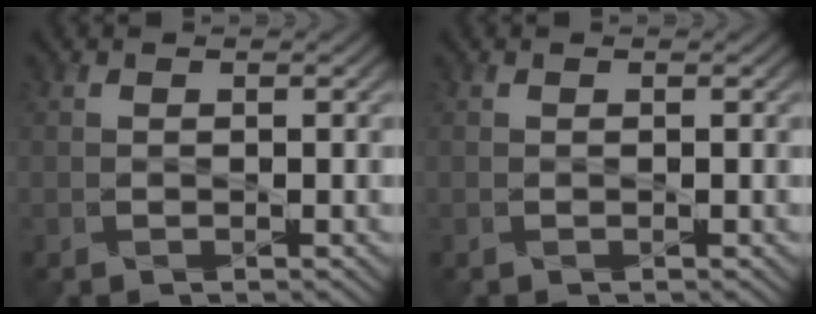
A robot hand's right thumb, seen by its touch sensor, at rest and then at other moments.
{"total": 0.0}